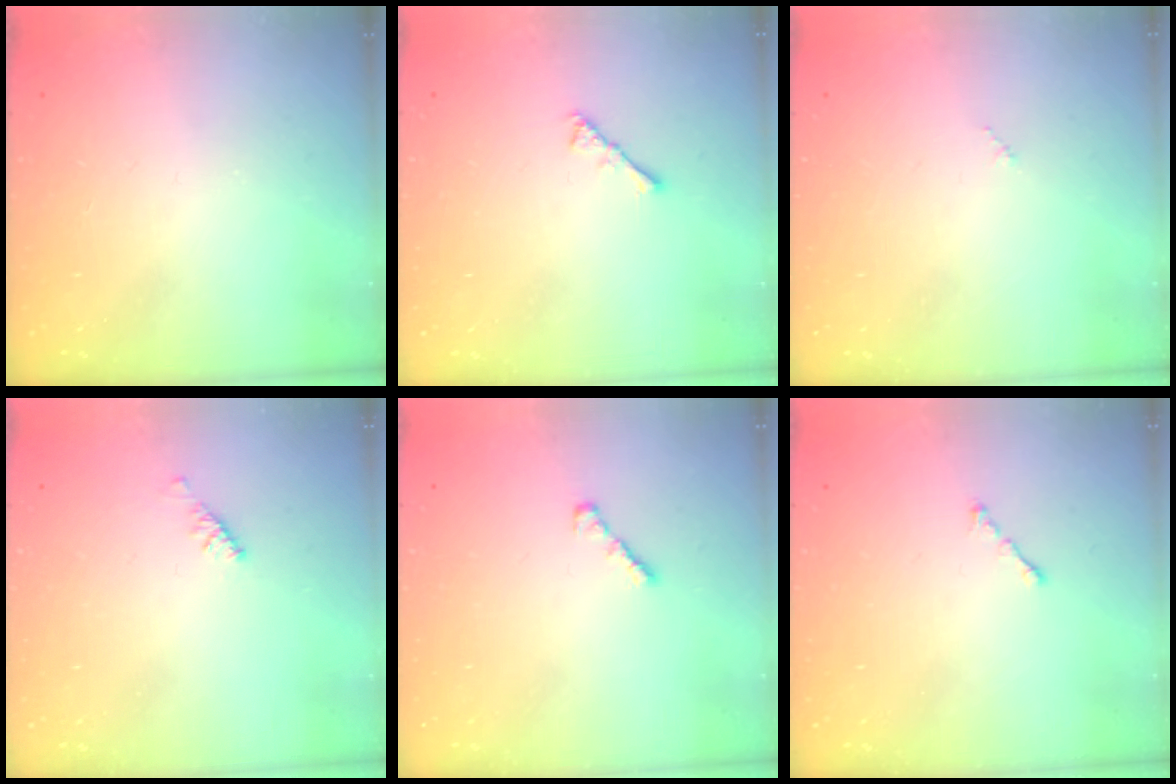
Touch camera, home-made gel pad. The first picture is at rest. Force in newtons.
{"total": 2.7, "press": 2.7, "slide": 0.6}
{"total": 1.5, "press": 1.5, "slide": 0.2}
{"total": 2.9, "press": 2.8, "slide": 0.6}
{"total": 1.3, "press": 1.3, "slide": 0.4}
{"total": 0.7, "press": 0.5, "slide": 0.5}